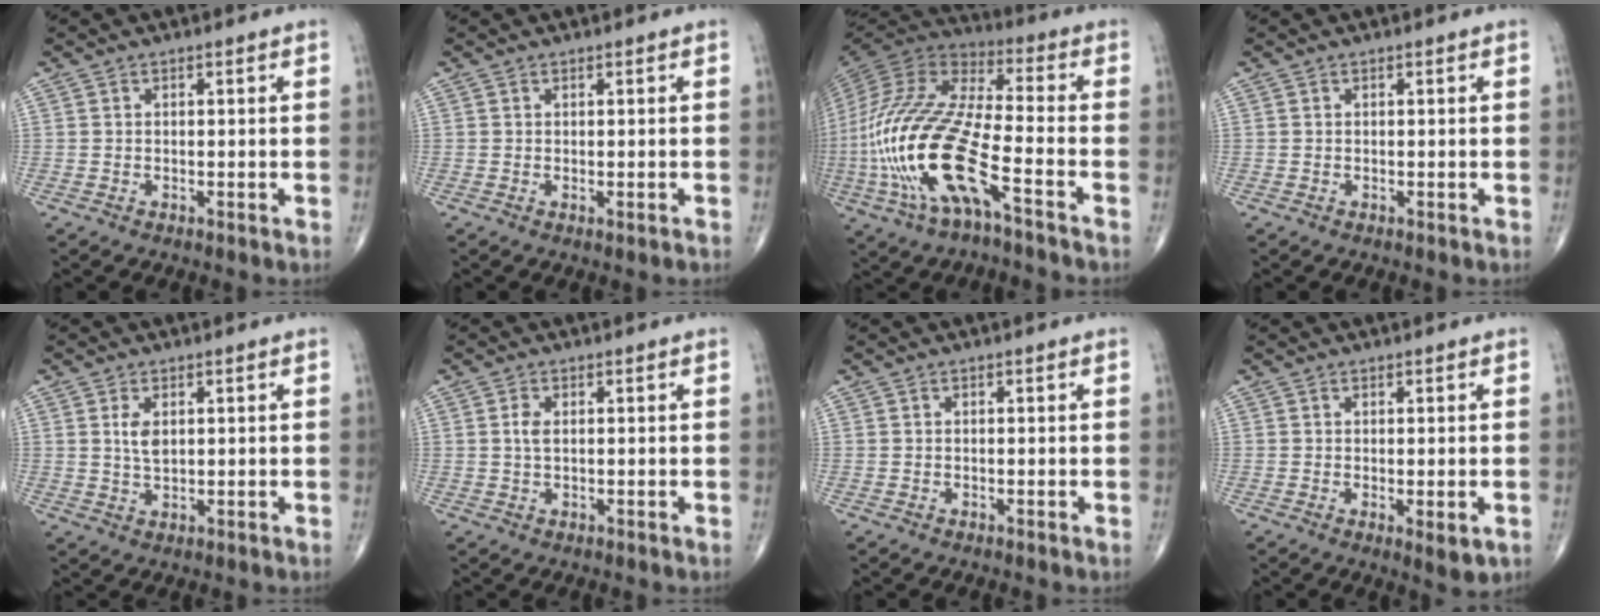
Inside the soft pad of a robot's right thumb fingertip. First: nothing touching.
{"total": 0.7, "force": [-0.2, 0.1, 0.7], "torque": [-0.014, -0.003, 0.000]}
{"total": 24.2, "force": [-8.2, 7.6, 21.5], "torque": [-0.514, 0.017, -0.152]}
{"total": 0.0}
{"total": 3.6, "force": [1.0, 2.0, 2.8], "torque": [-0.049, -0.007, 0.022]}
{"total": 2.3, "force": [0.4, 1.3, 1.8], "torque": [-0.038, 0.002, 0.009]}
{"total": 0.0}
{"total": 3.7, "force": [-0.9, 1.2, 3.4], "torque": [-0.047, -0.012, -0.007]}